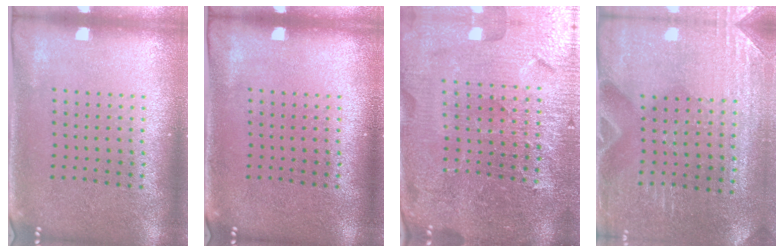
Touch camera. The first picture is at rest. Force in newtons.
{"total": 0.0}
{"total": 5.4, "press": 4.9, "slide": 2.2}
{"total": 3.0, "press": 2.9, "slide": 0.6}